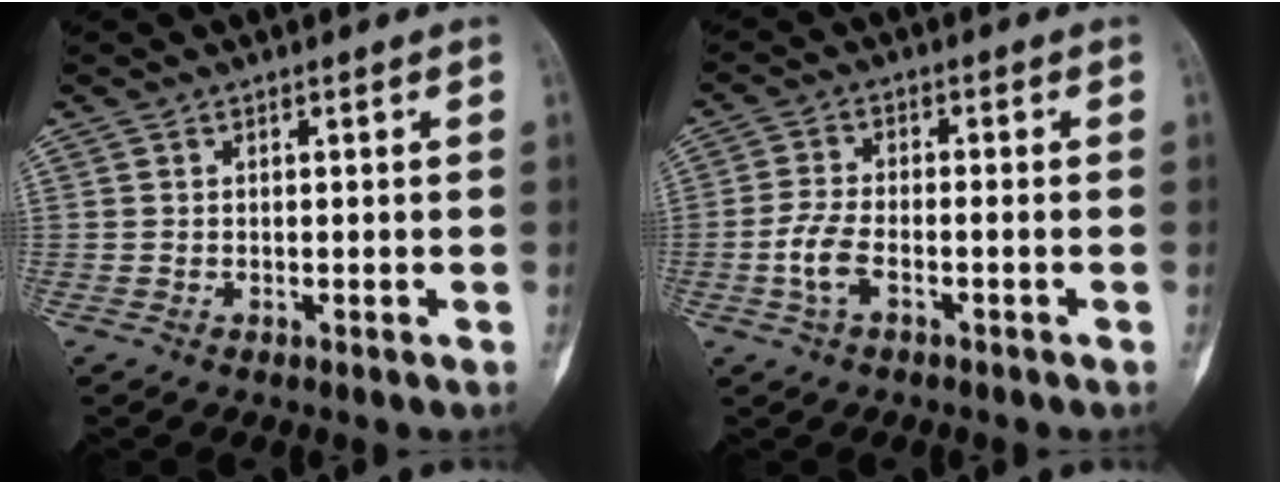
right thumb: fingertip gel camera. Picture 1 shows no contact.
{"total": 5.3, "force": [-2.0, 2.2, 4.4], "torque": [-0.100, 0.015, -0.040]}